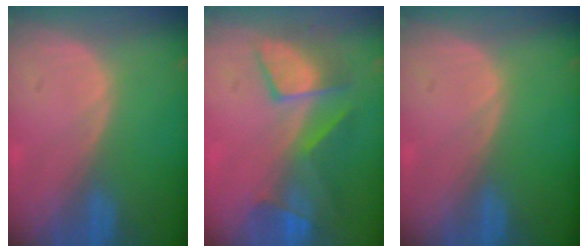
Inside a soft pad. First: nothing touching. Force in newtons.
{"total": 7.6, "press": 7.5, "slide": 1.1}
{"total": 0.0}